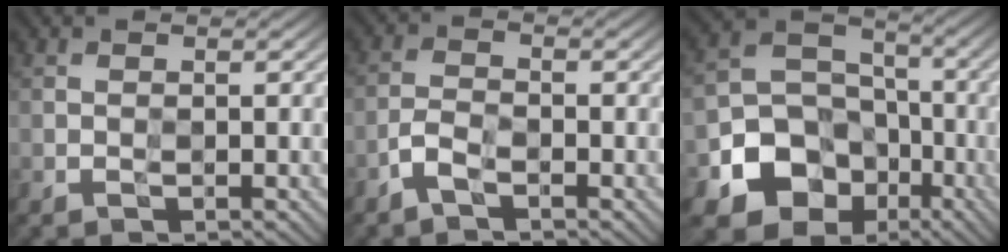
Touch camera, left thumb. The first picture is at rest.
{"total": 2.6, "force": [-1.8, 0.8, 1.7], "torque": [-0.043, 0.005, -0.047]}
{"total": 13.9, "force": [-6.1, 11.4, 5.2], "torque": [-0.129, -0.031, -0.127]}